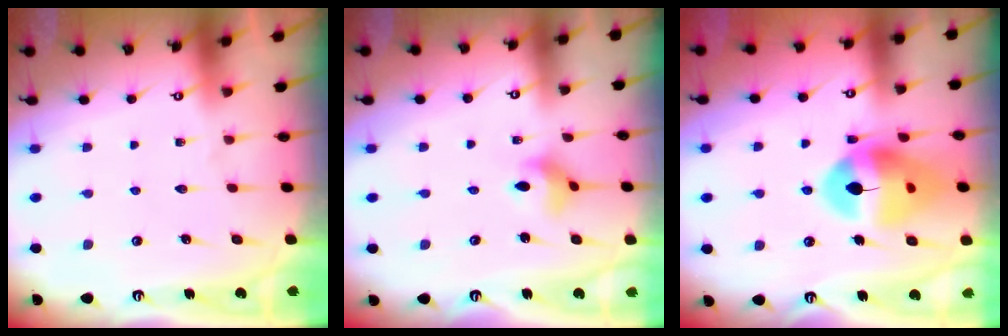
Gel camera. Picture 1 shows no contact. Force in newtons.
{"total": 4.0, "press": 3.9, "slide": 0.5}
{"total": 16.3, "press": 16.2, "slide": 2.2}